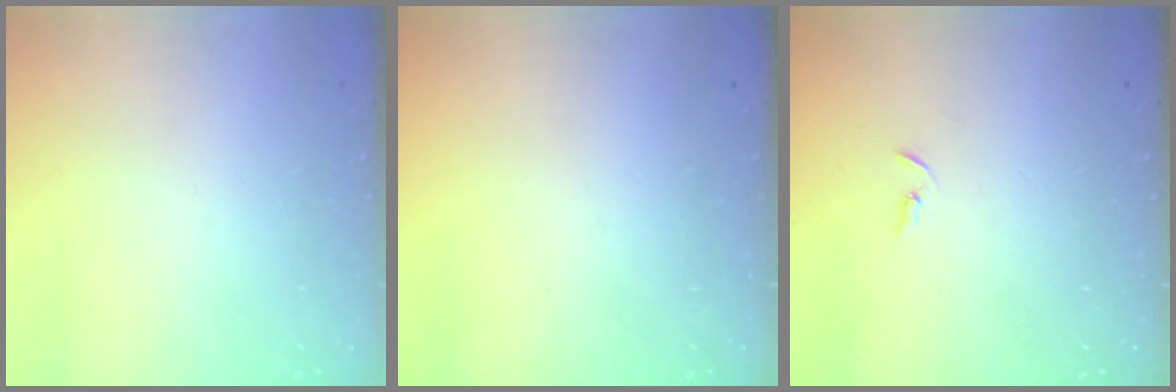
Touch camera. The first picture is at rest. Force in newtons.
{"total": 0.0}
{"total": 2.2, "press": 2.2, "slide": 0.2}